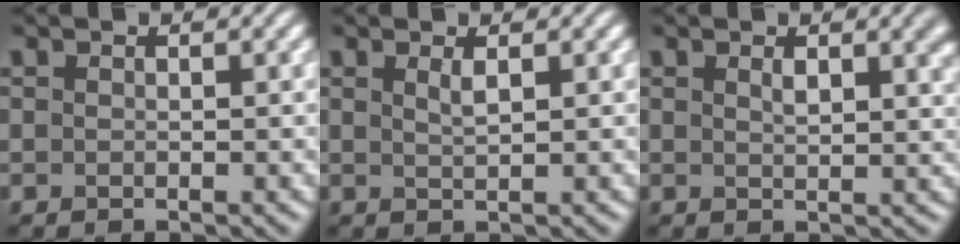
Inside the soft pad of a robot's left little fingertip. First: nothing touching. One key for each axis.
{"total": 1.1, "fx": 0.6, "fy": 0.2, "fz": 0.9, "tx": -0.013, "ty": 0.001, "tz": 0.009}
{"total": 3.0, "fx": 1.4, "fy": 1.1, "fz": 2.4, "tx": -0.026, "ty": 0.003, "tz": 0.023}